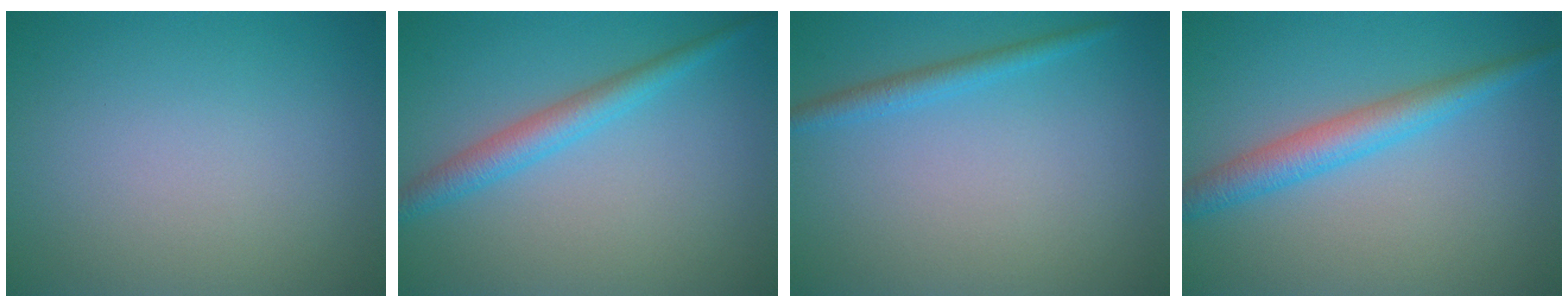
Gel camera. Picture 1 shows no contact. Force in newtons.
{"total": 2.9, "press": 2.9, "slide": 0.2}
{"total": 1.8, "press": 1.8, "slide": 0.2}
{"total": 3.6, "press": 3.6, "slide": 0.2}